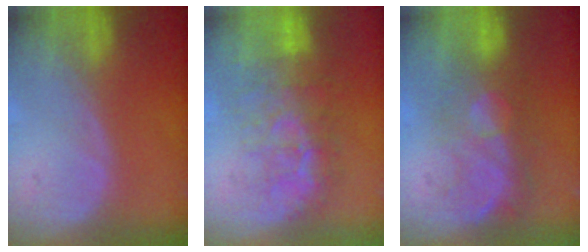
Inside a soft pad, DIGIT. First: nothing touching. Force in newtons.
{"total": 9.8, "press": 8.3, "slide": 5.1}
{"total": 8.2, "press": 7.7, "slide": 2.8}